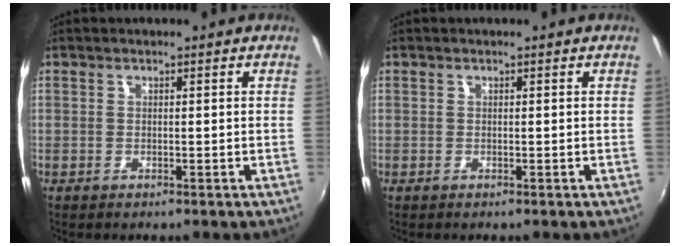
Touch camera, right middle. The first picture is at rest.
{"total": 0.0}